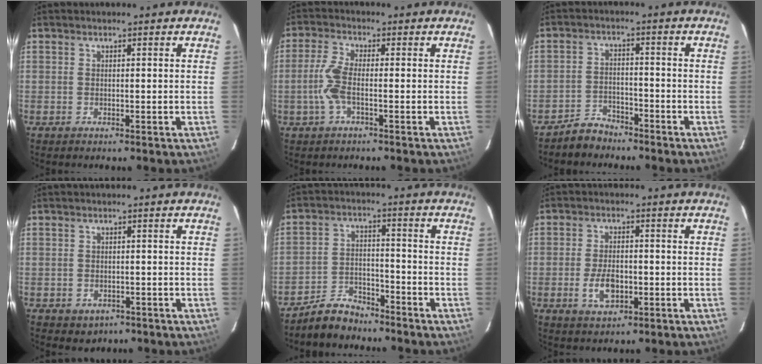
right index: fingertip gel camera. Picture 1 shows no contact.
{"total": 5.4, "force": [-1.5, 1.2, 5.1], "torque": [-0.119, 0.003, -0.030]}
{"total": 4.8, "force": [-4.1, 2.4, 0.5], "torque": [-0.025, 0.014, -0.073]}
{"total": 3.3, "force": [-1.5, 2.8, 1.0], "torque": [-0.027, 0.002, -0.010]}
{"total": 7.1, "force": [-6.2, 3.0, 1.5], "torque": [-0.046, 0.020, -0.105]}
{"total": 6.4, "force": [-1.9, 3.5, 5.0], "torque": [-0.105, -0.003, -0.030]}